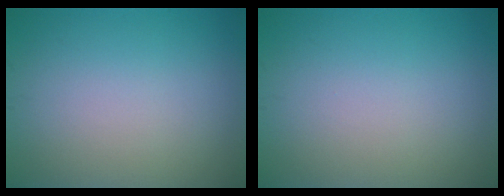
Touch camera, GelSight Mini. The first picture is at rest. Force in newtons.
{"total": 0.0}